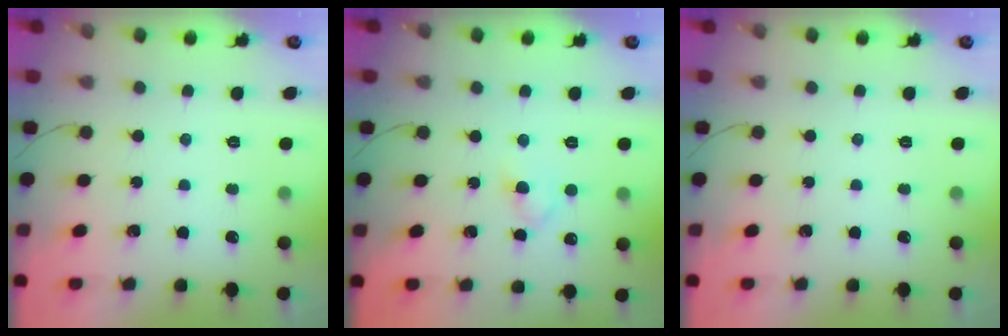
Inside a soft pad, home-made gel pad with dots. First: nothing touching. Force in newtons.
{"total": 2.5, "press": 2.3, "slide": 1.1}
{"total": 0.0}